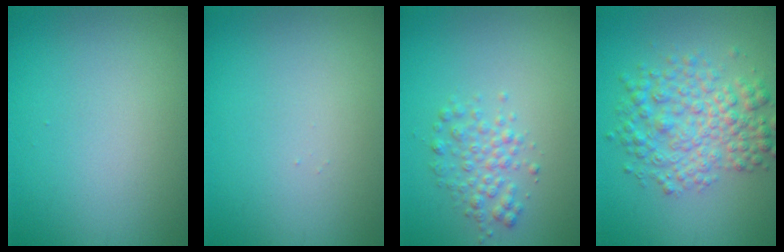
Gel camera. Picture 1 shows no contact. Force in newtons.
{"total": 0.0}
{"total": 2.2, "press": 2.2, "slide": 0.0}
{"total": 5.4, "press": 5.4, "slide": 0.1}